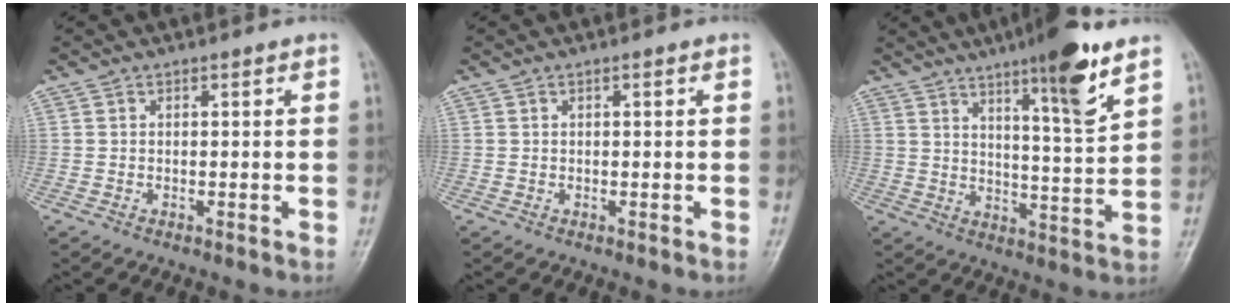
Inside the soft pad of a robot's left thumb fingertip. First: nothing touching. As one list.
[{"total": 0.6, "force": [0.2, 0.2, 0.5], "torque": [-0.011, 0.000, 0.003]}, {"total": 12.9, "force": [7.9, 1.6, 10.0], "torque": [-0.144, -0.049, 0.122]}]